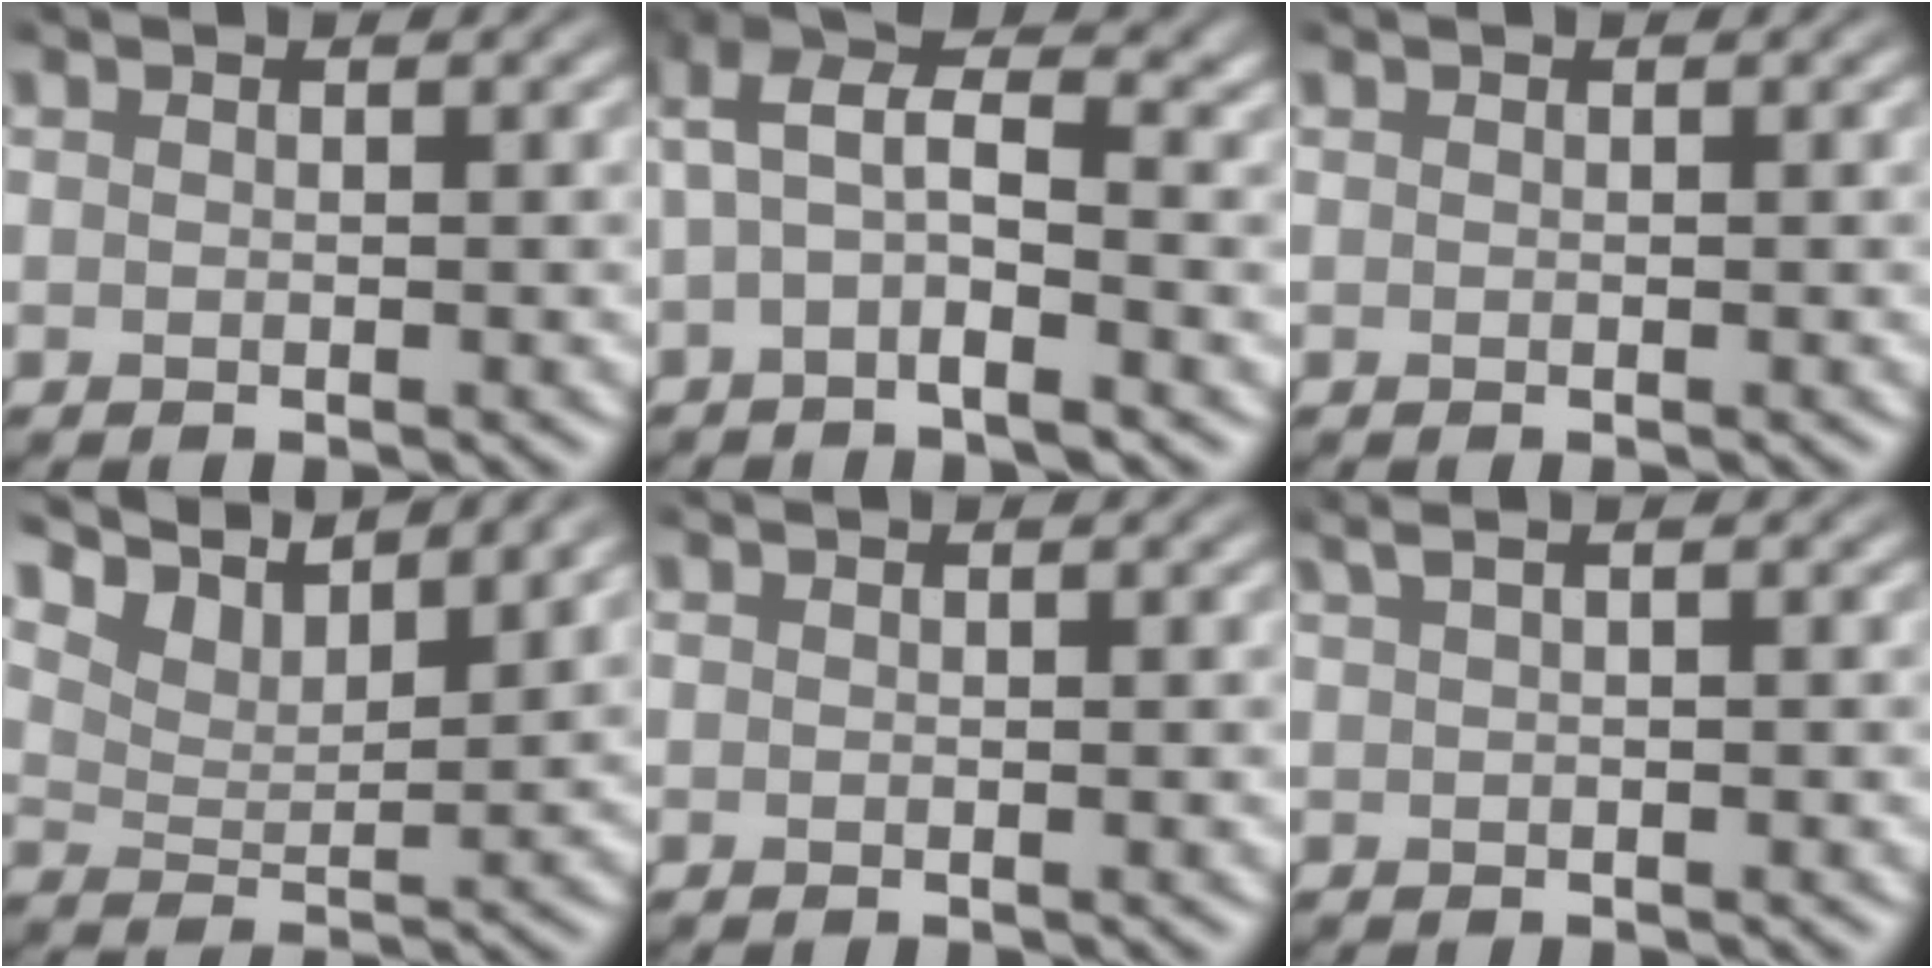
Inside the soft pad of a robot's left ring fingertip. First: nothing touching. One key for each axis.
{"total": 5.3, "fx": 0.3, "fy": 2.1, "fz": 4.8, "tx": -0.092, "ty": 0.014, "tz": -0.004}
{"total": 0.0}
{"total": 6.4, "fx": 6.0, "fy": 1.2, "fz": 2.0, "tx": -0.054, "ty": 0.004, "tz": 0.093}
{"total": 0.0}
{"total": 2.7, "fx": 1.2, "fy": 1.2, "fz": 2.1, "tx": -0.025, "ty": 0.007, "tz": 0.001}